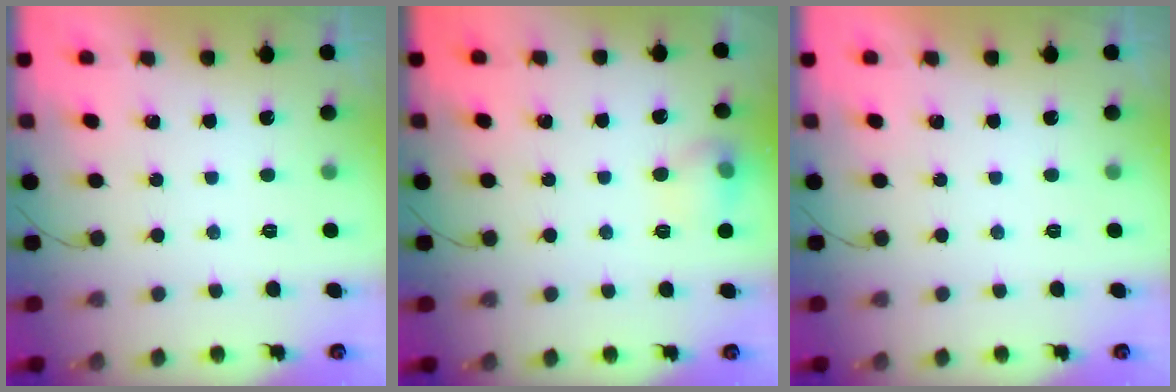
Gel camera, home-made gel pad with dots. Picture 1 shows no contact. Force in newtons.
{"total": 7.6, "press": 7.6, "slide": 1.0}
{"total": 0.0}